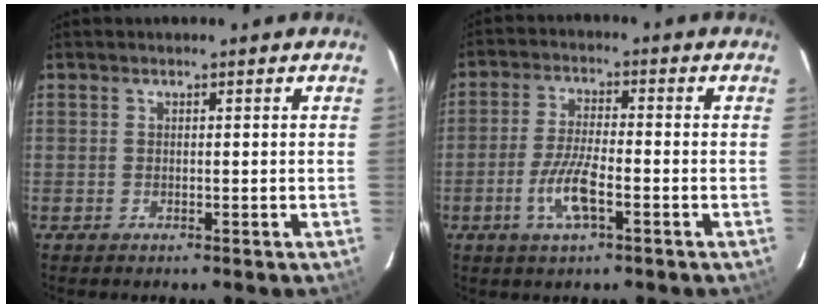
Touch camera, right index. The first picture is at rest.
{"total": 7.4, "force": [-3.0, 1.8, 6.5], "torque": [-0.139, -0.004, -0.061]}